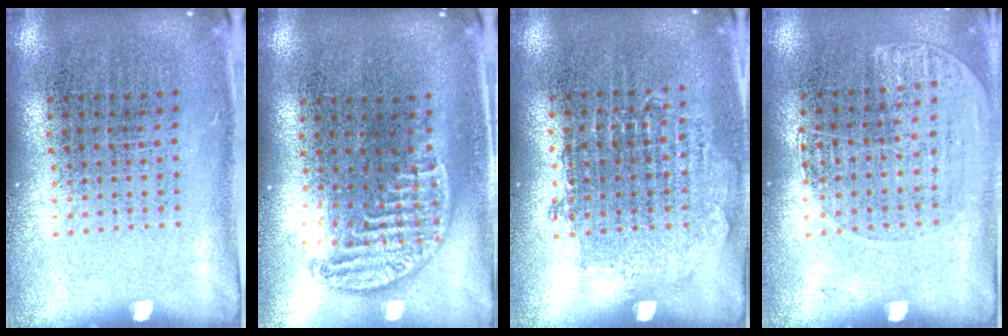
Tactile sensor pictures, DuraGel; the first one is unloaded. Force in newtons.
{"total": 1.2, "press": 1.0, "slide": 0.6}
{"total": 0.8, "press": 0.7, "slide": 0.2}
{"total": 1.1, "press": 1.0, "slide": 0.5}